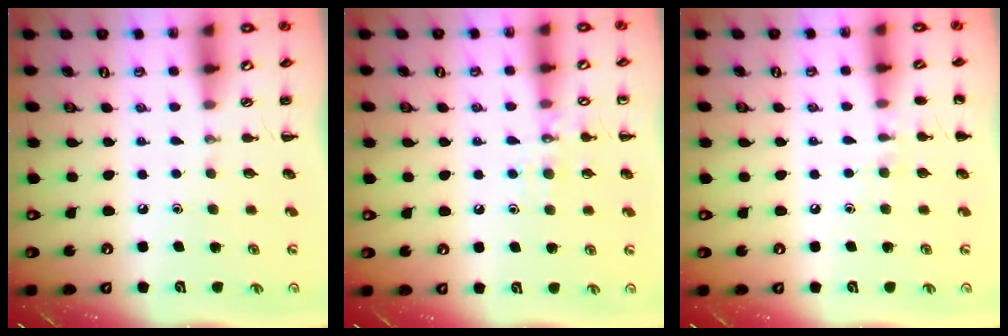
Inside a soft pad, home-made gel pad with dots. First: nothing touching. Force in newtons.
{"total": 8.2, "press": 8.1, "slide": 1.3}
{"total": 6.5, "press": 6.3, "slide": 1.5}